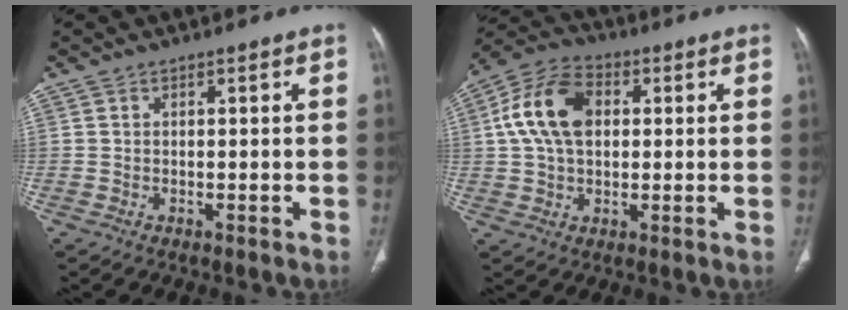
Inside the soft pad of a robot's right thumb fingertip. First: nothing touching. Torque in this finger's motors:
{"motor_torque": [1.23, 2.42, 0.92, -0.41, 0.13]}